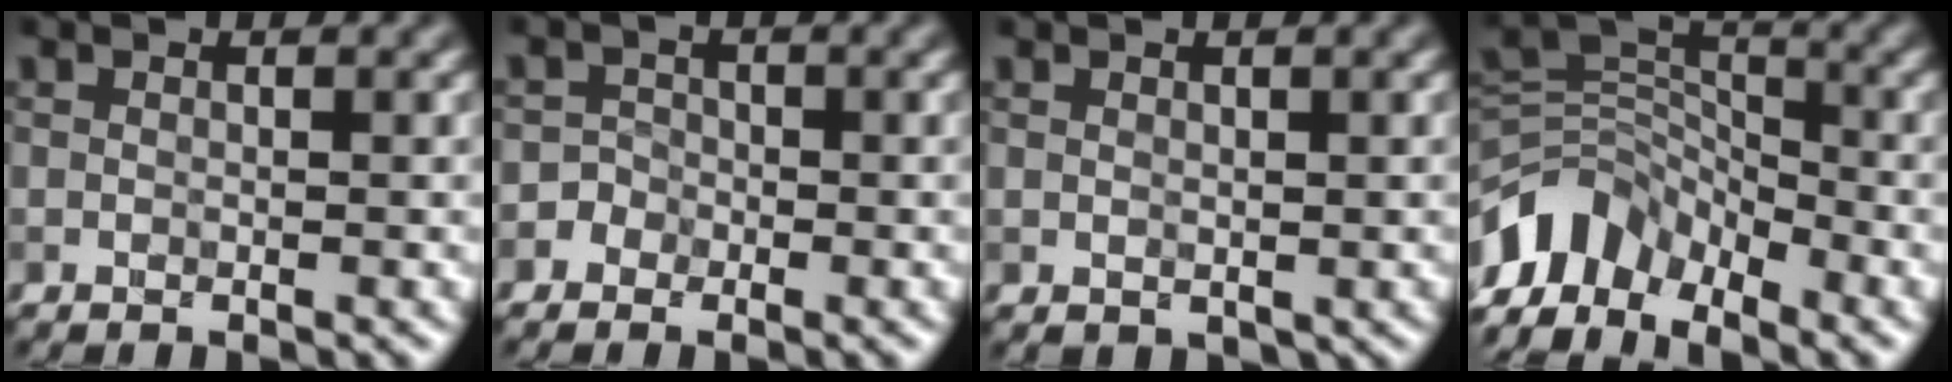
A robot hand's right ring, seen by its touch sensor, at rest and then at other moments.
{"total": 2.3, "force": [-1.6, 1.7, -0.1], "torque": [0.022, 0.008, -0.036]}
{"total": 0.8, "force": [0.3, 0.7, 0.2], "torque": [-0.003, -0.004, 0.006]}
{"total": 7.9, "force": [-4.8, 4.6, 4.2], "torque": [-0.082, 0.004, -0.104]}